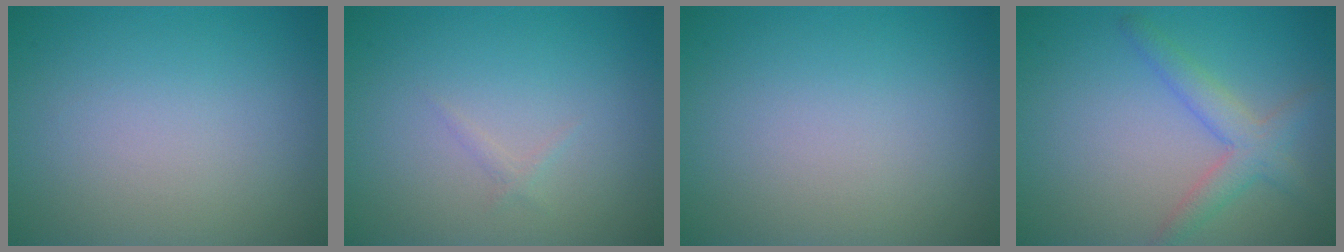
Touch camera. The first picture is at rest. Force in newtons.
{"total": 0.5, "press": 0.5, "slide": 0.0}
{"total": 0.0}
{"total": 3.1, "press": 3.1, "slide": 0.2}